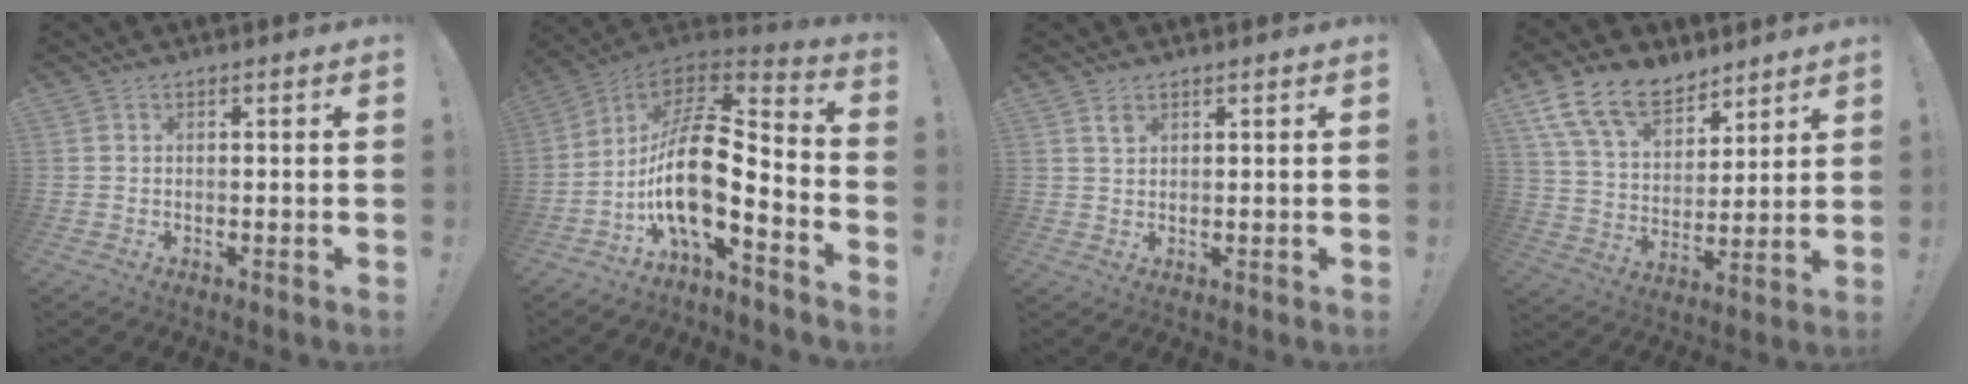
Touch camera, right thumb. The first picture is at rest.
{"total": 17.8, "force": [-2.9, 7.2, 16.0], "torque": [-0.315, 0.004, -0.053]}
{"total": 1.9, "force": [1.3, 1.1, 0.9], "torque": [-0.009, -0.005, 0.023]}
{"total": 15.6, "force": [10.7, 9.0, 6.8], "torque": [-0.132, -0.061, 0.203]}